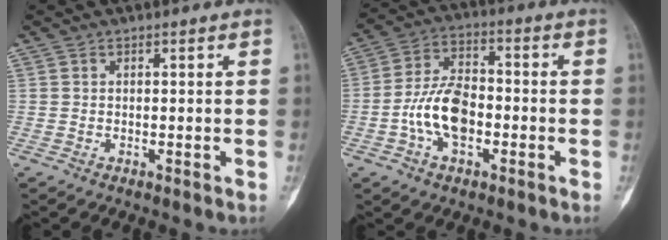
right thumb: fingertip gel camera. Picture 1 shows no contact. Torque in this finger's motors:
{"motor_torque": [0.18, -0.02, 1.11, -0.46, 0.14]}